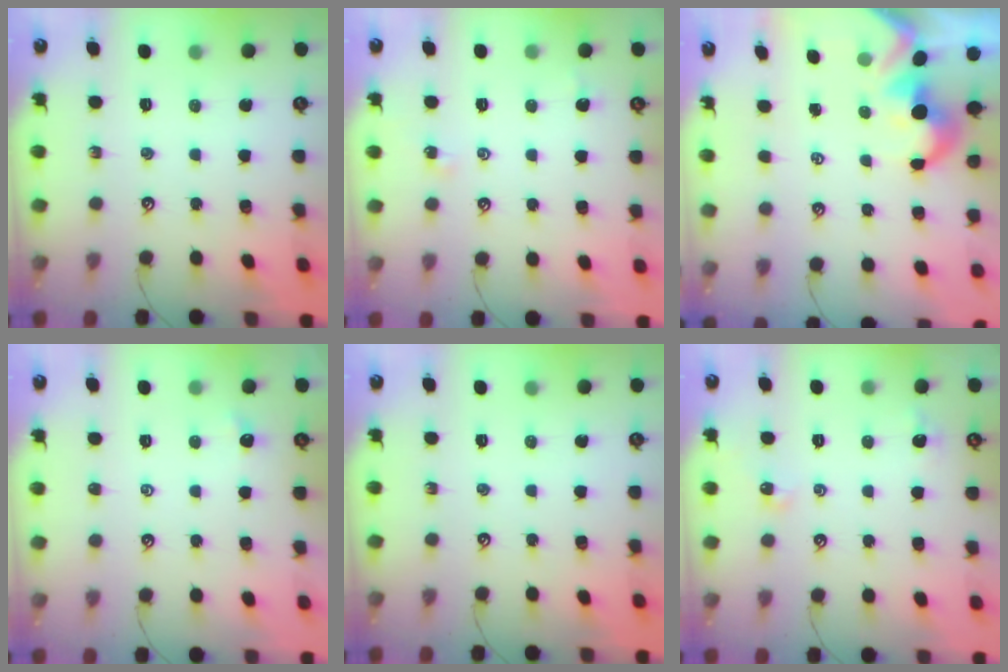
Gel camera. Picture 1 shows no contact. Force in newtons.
{"total": 1.6, "press": 1.6, "slide": 0.4}
{"total": 1.7, "press": 1.4, "slide": 1.0}
{"total": 0.5, "press": 0.4, "slide": 0.3}
{"total": 0.0}
{"total": 2.4, "press": 2.4, "slide": 0.5}